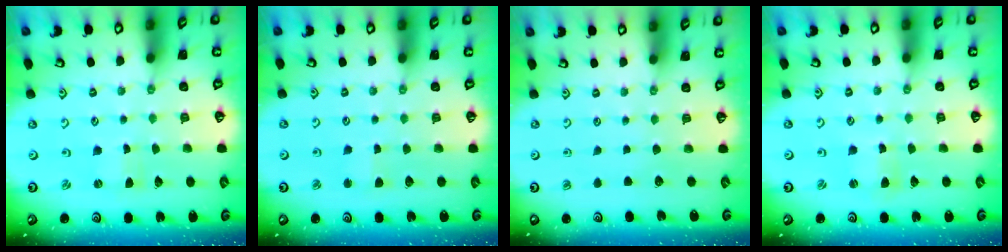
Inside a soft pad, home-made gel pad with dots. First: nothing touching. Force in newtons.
{"total": 2.3, "press": 2.3, "slide": 0.2}
{"total": 0.0}
{"total": 1.9, "press": 1.9, "slide": 0.3}